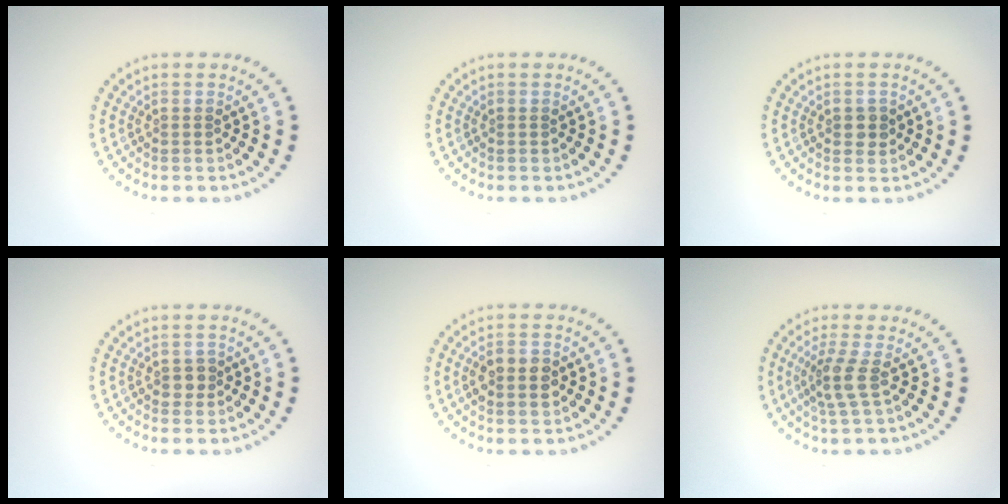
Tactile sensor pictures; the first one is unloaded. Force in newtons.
{"total": 0.0}
{"total": 1.5, "press": 1.4, "slide": 0.1}
{"total": 1.3, "press": 1.2, "slide": 0.5}
{"total": 2.9, "press": 2.9, "slide": 0.1}
{"total": 2.4, "press": 1.9, "slide": 1.5}